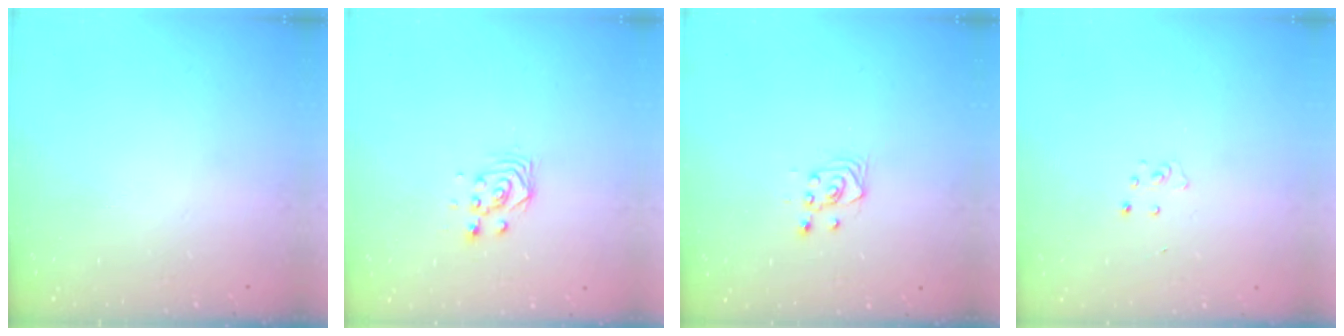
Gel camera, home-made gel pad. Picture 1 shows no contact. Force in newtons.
{"total": 3.0, "press": 3.0, "slide": 0.0}
{"total": 4.2, "press": 3.9, "slide": 1.7}
{"total": 2.6, "press": 2.6, "slide": 0.2}